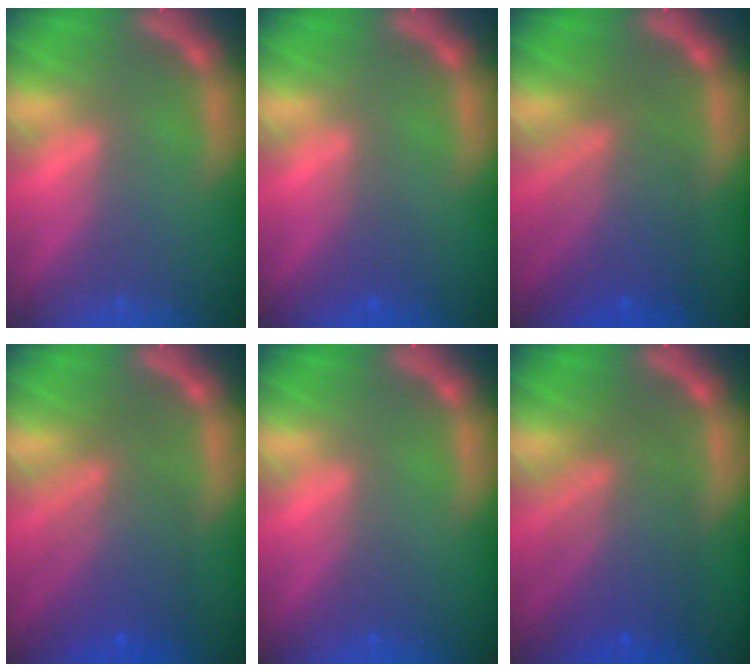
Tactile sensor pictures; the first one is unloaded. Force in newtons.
{"total": 1.5}
{"total": 7.0}
{"total": 6.6}
{"total": 1.0}
{"total": 7.5}